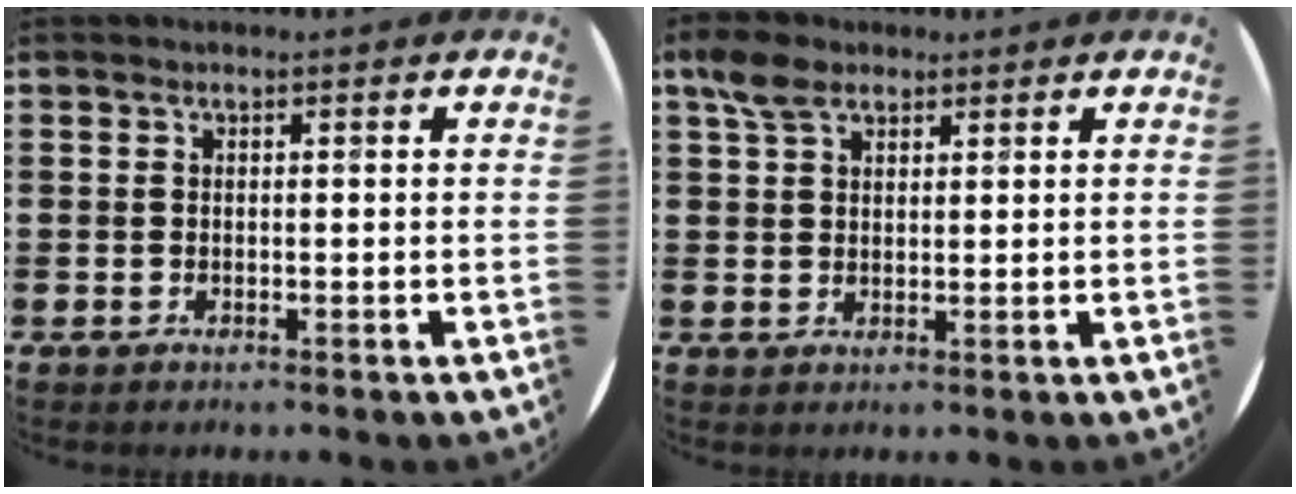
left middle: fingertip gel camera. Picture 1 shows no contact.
{"total": 4.0, "force": [2.8, 2.1, 1.8], "torque": [-0.034, 0.005, 0.052]}